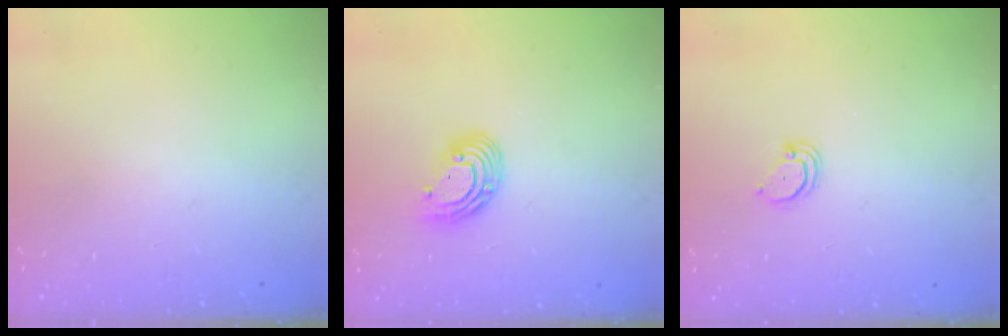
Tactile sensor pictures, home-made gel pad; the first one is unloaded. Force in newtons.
{"total": 9.5, "press": 9.4, "slide": 1.7}
{"total": 2.6, "press": 2.6, "slide": 0.2}